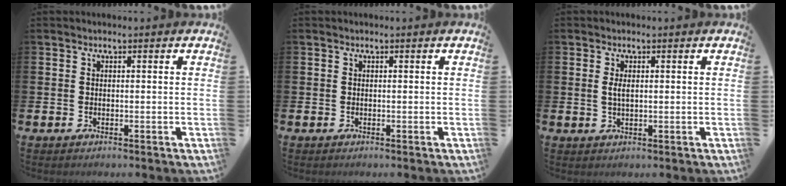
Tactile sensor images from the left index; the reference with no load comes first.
{"total": 0.0}
{"total": 1.7, "force": [0.4, 0.7, 1.5], "torque": [-0.025, 0.001, 0.002]}